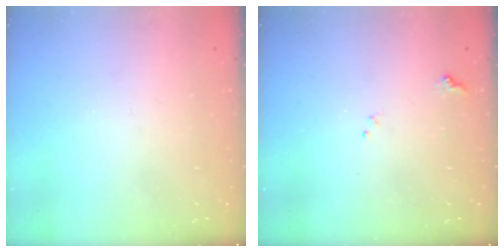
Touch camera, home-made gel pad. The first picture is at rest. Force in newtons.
{"total": 7.2, "press": 7.1, "slide": 0.9}